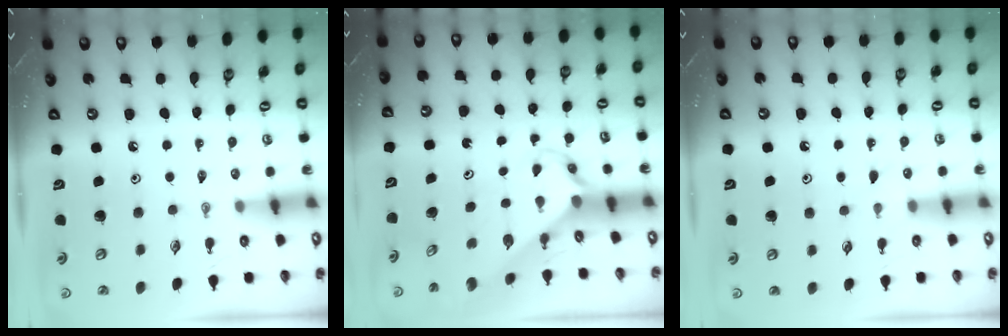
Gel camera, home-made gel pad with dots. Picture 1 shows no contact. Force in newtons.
{"total": 2.7, "press": 2.7, "slide": 0.2}
{"total": 5.1, "press": 5.1, "slide": 0.5}